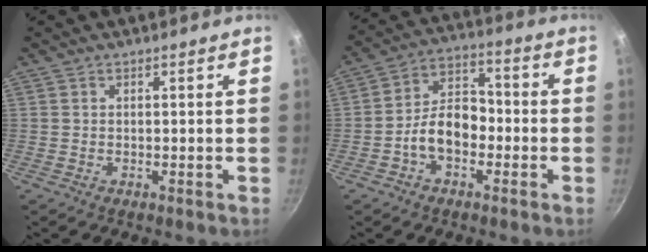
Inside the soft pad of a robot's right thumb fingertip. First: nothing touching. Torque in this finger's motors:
{"motor_torque": [0.97, 1.94, 1.16, -0.73, 0.06]}